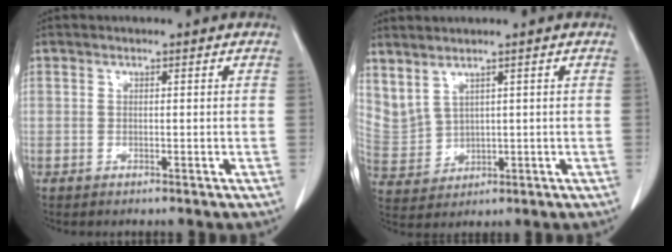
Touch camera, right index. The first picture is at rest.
{"total": 6.8, "force": [4.6, 3.7, 3.5], "torque": [-0.089, 0.003, 0.120]}